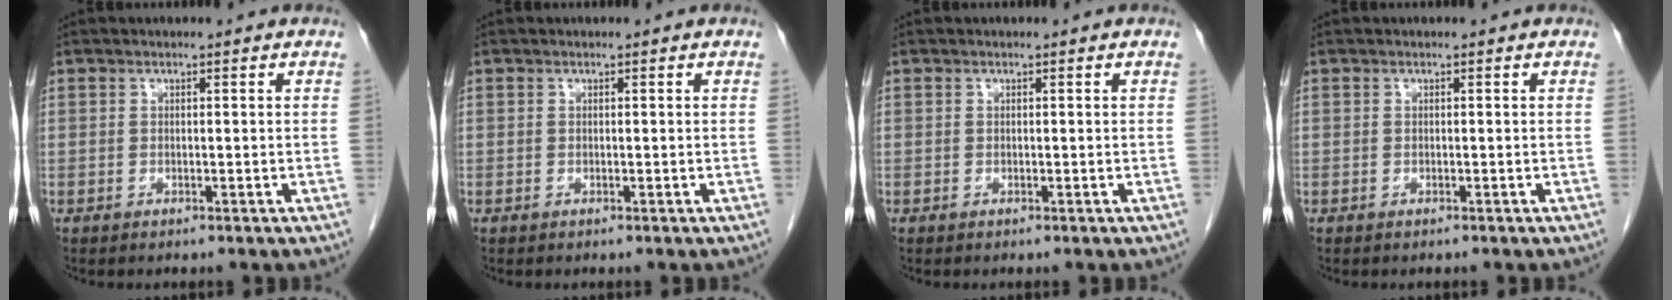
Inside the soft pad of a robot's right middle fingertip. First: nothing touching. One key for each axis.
{"total": 0.0}
{"total": 0.0}
{"total": 0.0}